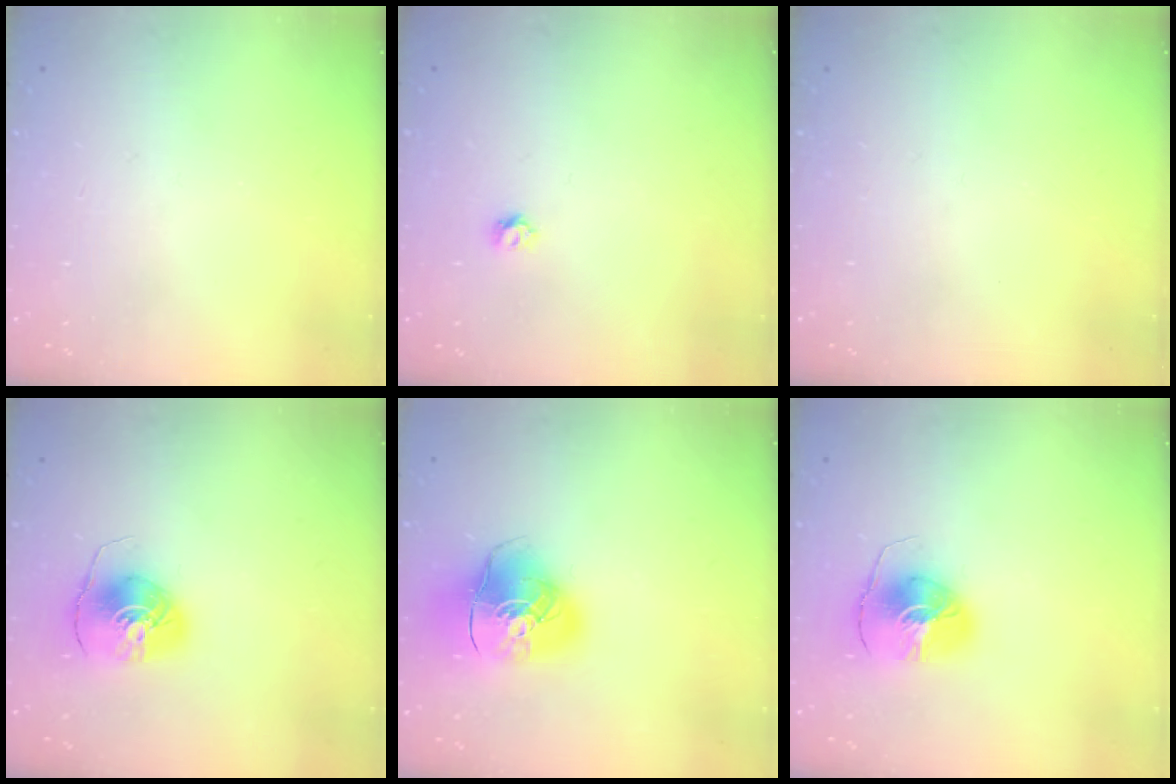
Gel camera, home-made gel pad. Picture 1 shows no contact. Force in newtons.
{"total": 3.7, "press": 3.6, "slide": 0.4}
{"total": 0.0}
{"total": 7.7, "press": 7.7, "slide": 0.7}
{"total": 12.3, "press": 12.2, "slide": 1.9}
{"total": 8.2, "press": 8.1, "slide": 1.3}